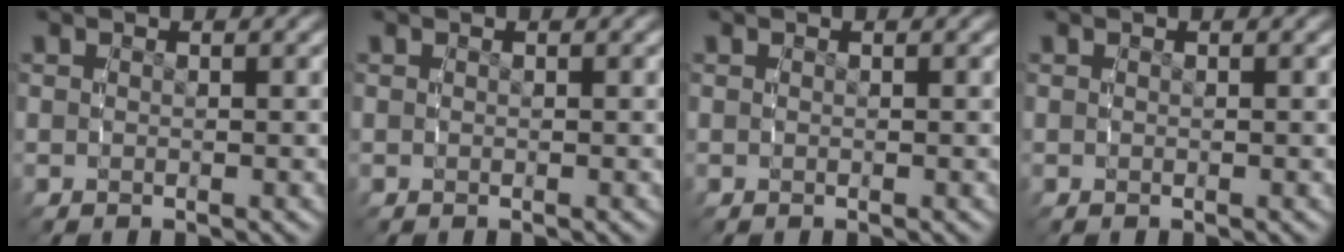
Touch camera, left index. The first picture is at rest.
{"total": 0.0}
{"total": 0.0}
{"total": 0.0}